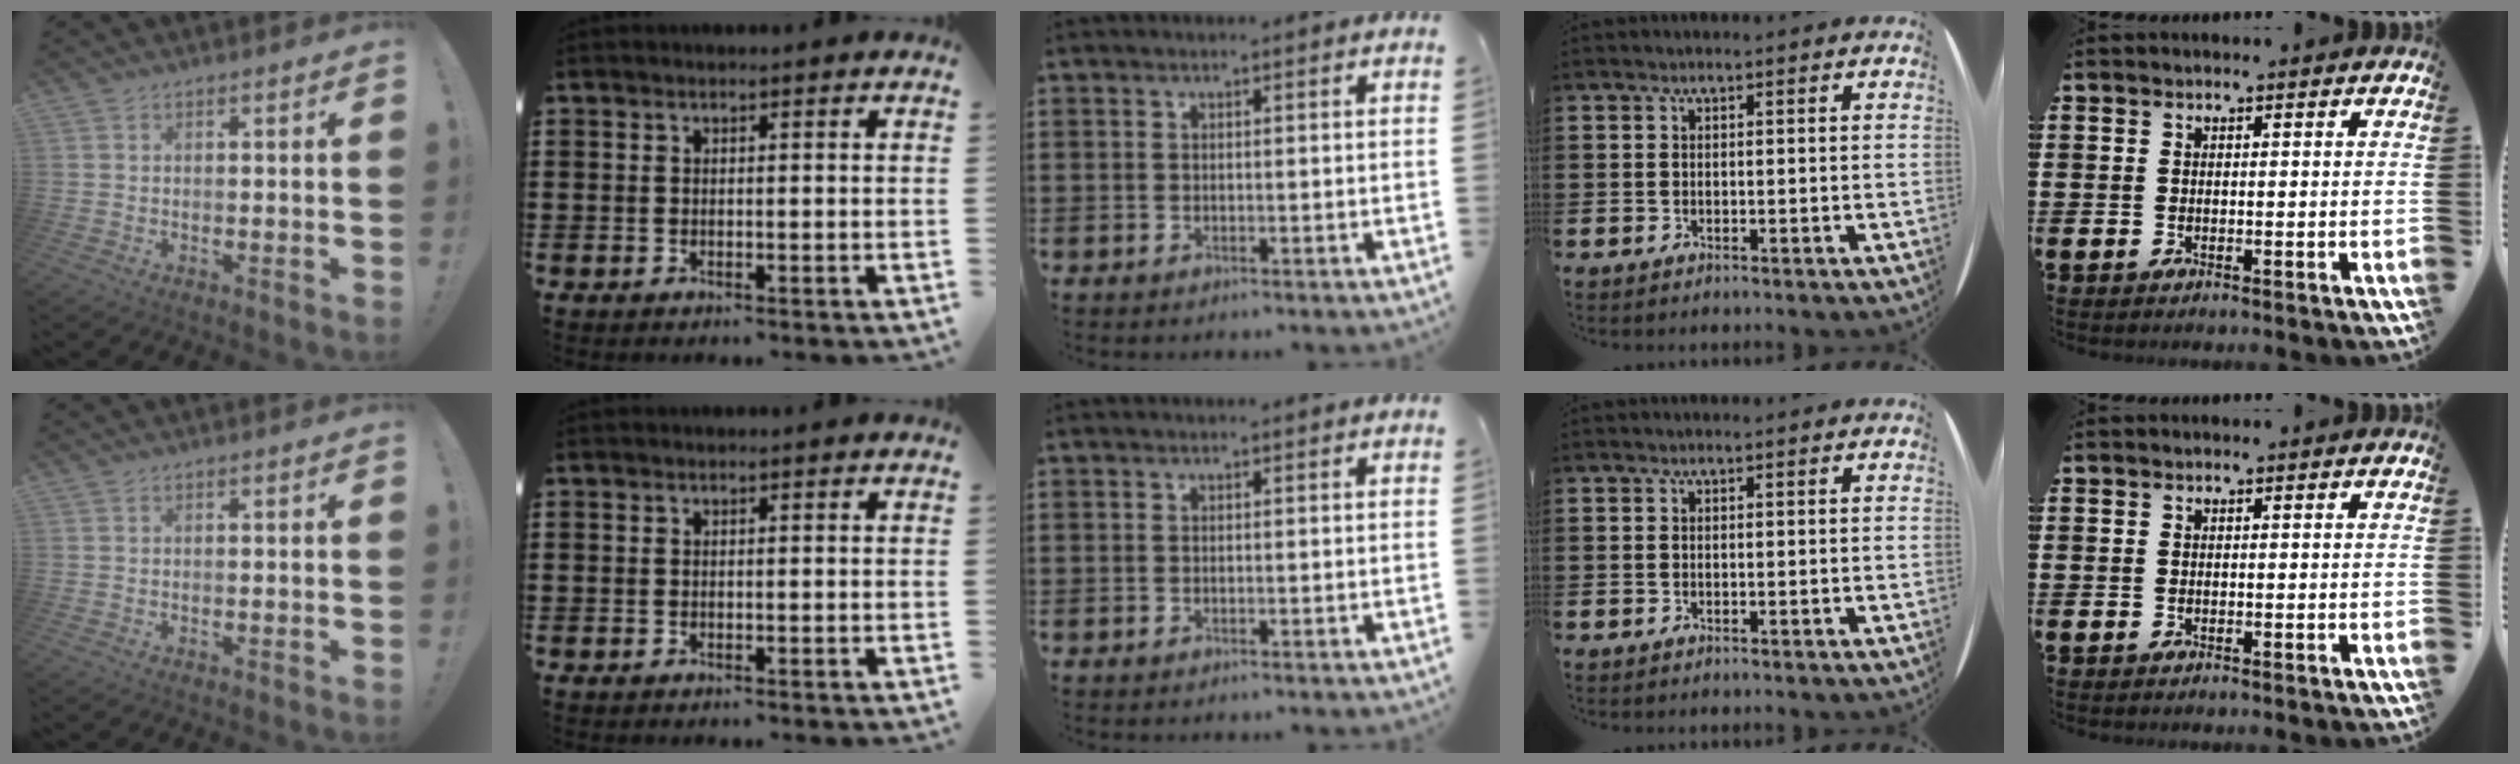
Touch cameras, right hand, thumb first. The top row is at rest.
{}